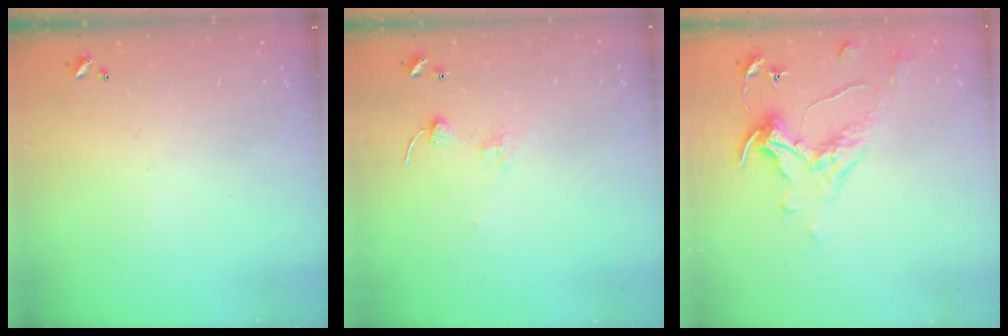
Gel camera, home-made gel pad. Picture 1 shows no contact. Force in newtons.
{"total": 1.7, "press": 1.5, "slide": 0.7}
{"total": 0.8, "press": 0.7, "slide": 0.5}